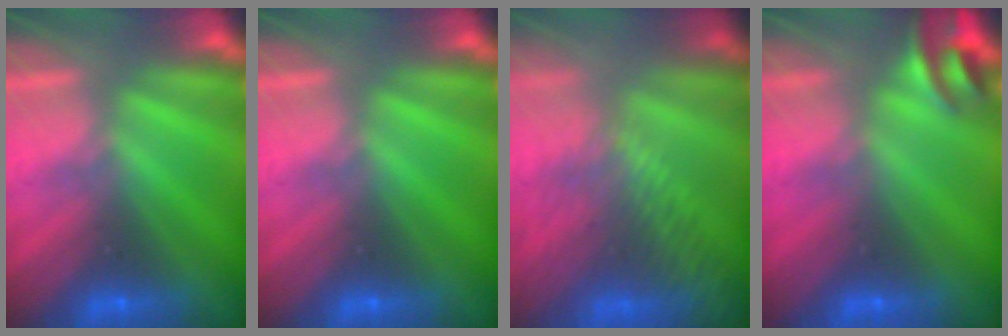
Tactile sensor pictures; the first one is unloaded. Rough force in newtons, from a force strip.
{"total": 0.0}
{"total": 9.6}
{"total": 2.8}